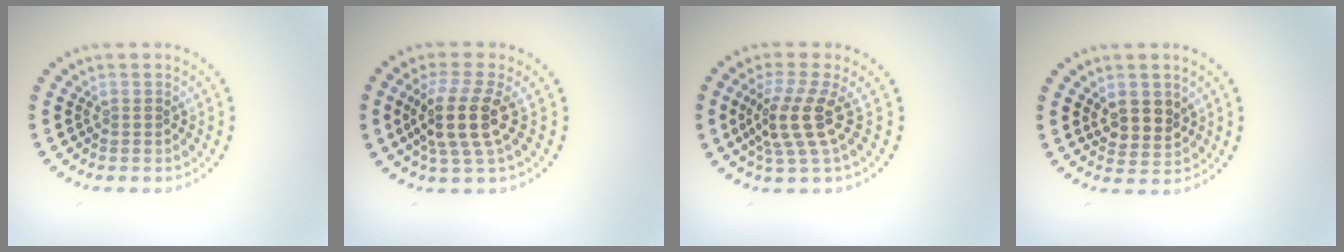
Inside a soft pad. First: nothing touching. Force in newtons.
{"total": 4.2, "press": 3.4, "slide": 2.4}
{"total": 3.9, "press": 2.9, "slide": 2.6}
{"total": 2.7, "press": 2.4, "slide": 1.1}